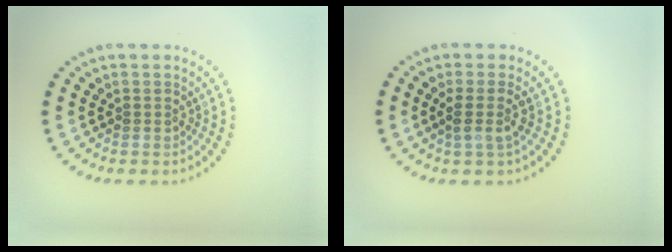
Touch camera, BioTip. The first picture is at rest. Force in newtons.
{"total": 1.9, "press": 1.5, "slide": 1.1}